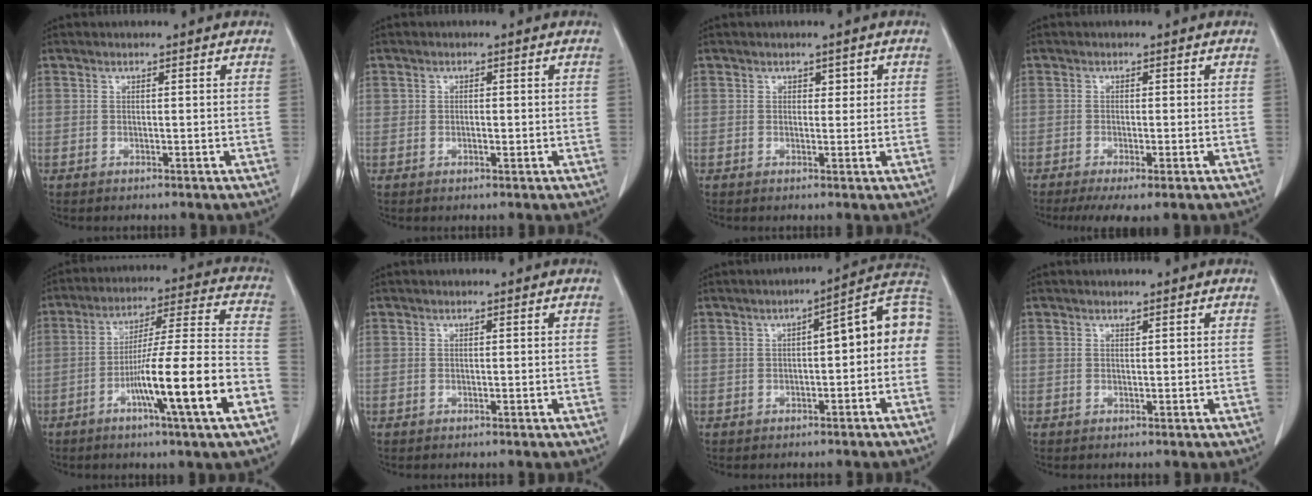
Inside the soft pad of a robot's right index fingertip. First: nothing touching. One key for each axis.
{"total": 1.0, "fx": -0.1, "fy": 0.6, "fz": 0.9, "tx": -0.016, "ty": 0.000, "tz": -0.003}
{"total": 1.4, "fx": 0.5, "fy": 1.0, "fz": 0.9, "tx": -0.005, "ty": -0.002, "tz": 0.005}
{"total": 4.8, "fx": -3.2, "fy": 0.8, "fz": 3.5, "tx": -0.056, "ty": -0.015, "tz": -0.049}
{"total": 16.3, "fx": -6.6, "fy": -0.5, "fz": 14.9, "tx": -0.251, "ty": -0.004, "tz": -0.110}
{"total": 0.0}
{"total": 10.2, "fx": 0.0, "fy": 2.7, "fz": 9.9, "tx": -0.134, "ty": 0.045, "tz": -0.003}
{"total": 0.0}